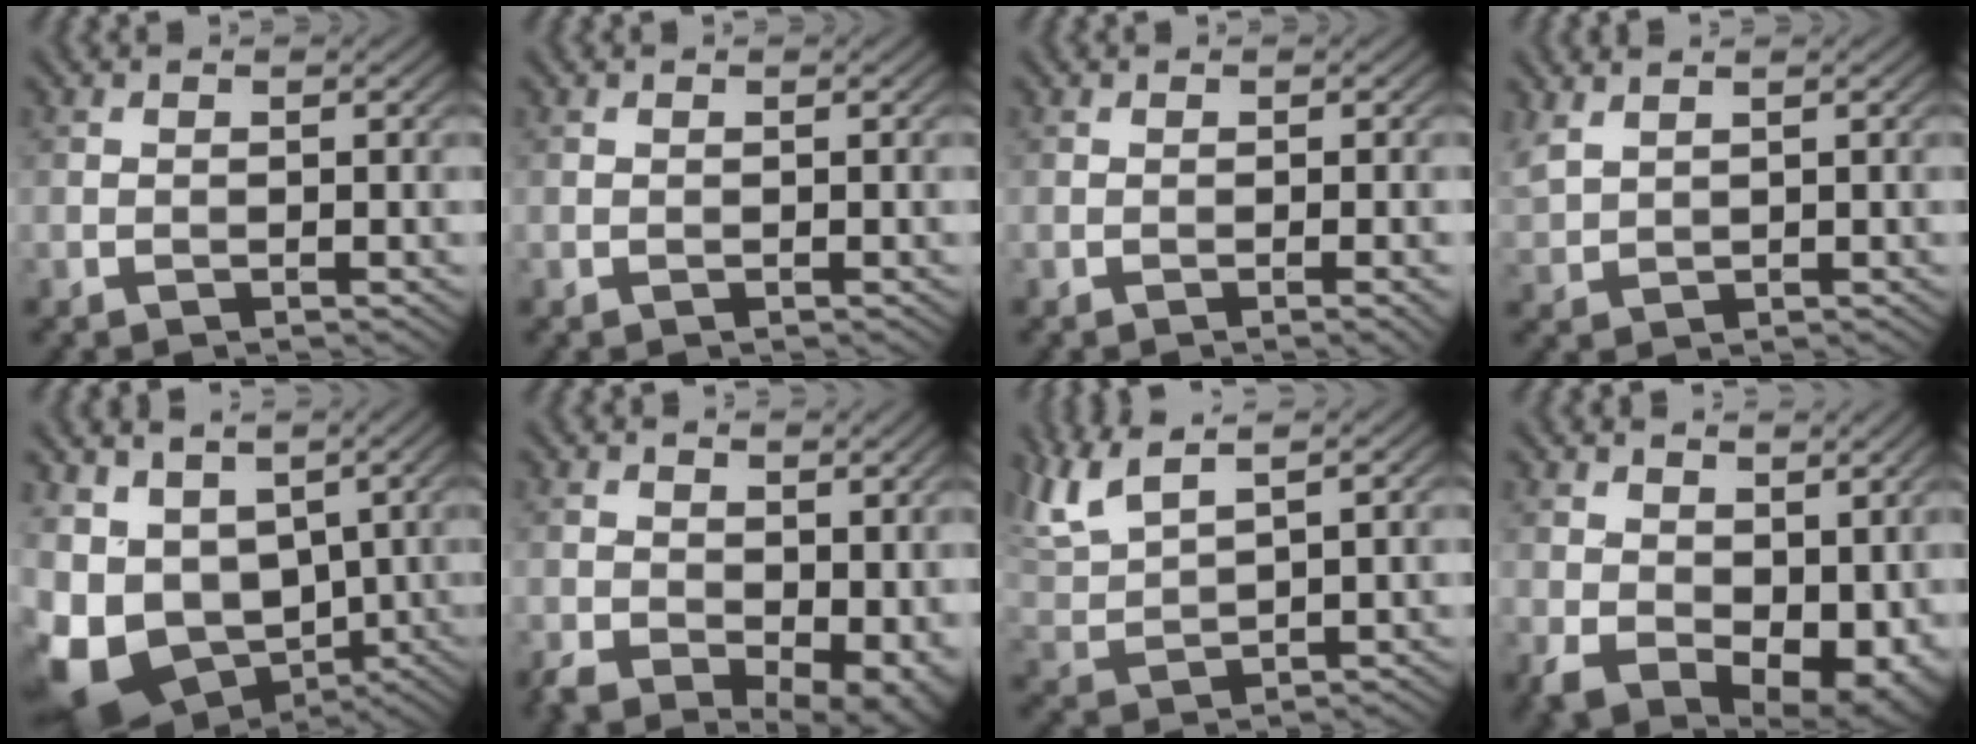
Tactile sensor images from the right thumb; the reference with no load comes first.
{"total": 0.0}
{"total": 1.3, "force": [-0.4, 0.2, 1.2], "torque": [-0.017, -0.001, -0.008]}
{"total": 2.8, "force": [2.1, 0.9, 1.5], "torque": [-0.051, 0.011, 0.051]}
{"total": 11.2, "force": [-0.2, 8.8, 6.9], "torque": [-0.184, -0.018, 0.017]}
{"total": 9.0, "force": [-0.7, 6.0, 6.7], "torque": [-0.124, -0.039, 0.007]}
{"total": 7.6, "force": [5.3, 2.0, 5.1], "torque": [-0.130, 0.023, 0.109]}
{"total": 12.6, "force": [0.8, 8.6, 9.2], "torque": [-0.175, -0.055, 0.053]}